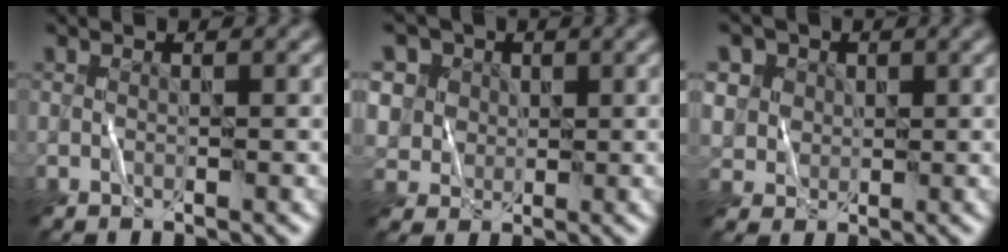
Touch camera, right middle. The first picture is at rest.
{"total": 4.3, "force": [2.3, 3.6, 0.5], "torque": [-0.053, 0.016, 0.050]}
{"total": 3.7, "force": [2.0, 3.1, 0.4], "torque": [-0.044, 0.014, 0.042]}